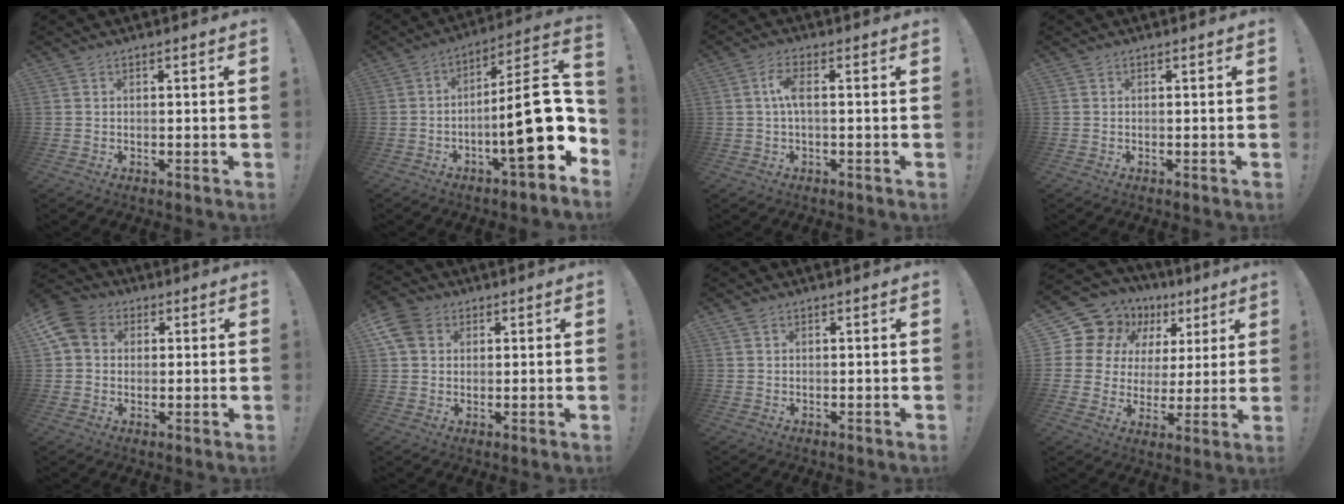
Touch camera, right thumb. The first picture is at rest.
{"total": 22.8, "force": [-3.3, 6.3, 21.6], "torque": [-0.318, 0.011, -0.046]}
{"total": 4.8, "force": [0.2, 1.5, 4.6], "torque": [-0.096, 0.005, 0.001]}
{"total": 0.0}
{"total": 9.4, "force": [2.7, 7.9, 4.3], "torque": [-0.085, 0.002, 0.056]}
{"total": 8.5, "force": [3.6, 6.9, 3.5], "torque": [-0.069, -0.005, 0.076]}
{"total": 1.1, "force": [0.8, 0.7, 0.3], "torque": [0.001, -0.003, 0.013]}
{"total": 13.6, "force": [7.6, 10.4, 4.5], "torque": [-0.082, -0.050, 0.158]}